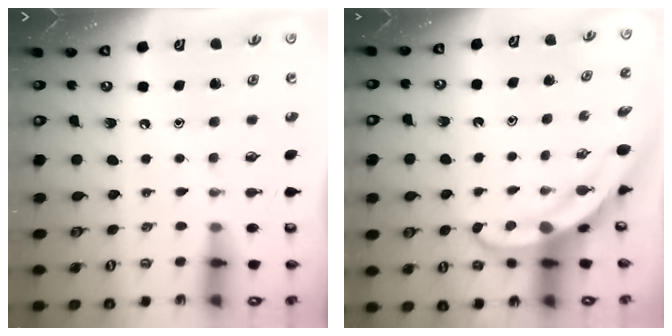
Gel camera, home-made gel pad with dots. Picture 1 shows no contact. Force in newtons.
{"total": 5.4, "press": 5.4, "slide": 0.8}